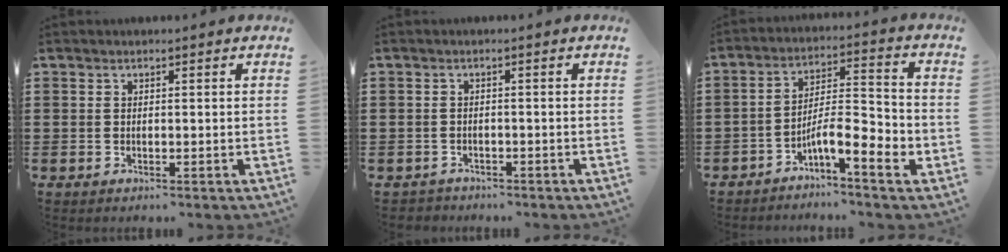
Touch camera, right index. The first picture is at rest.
{"total": 1.4, "force": [-1.3, 0.5, -0.2], "torque": [-0.001, 0.005, -0.032]}
{"total": 8.1, "force": [-4.3, 1.7, 6.7], "torque": [-0.118, -0.001, -0.079]}